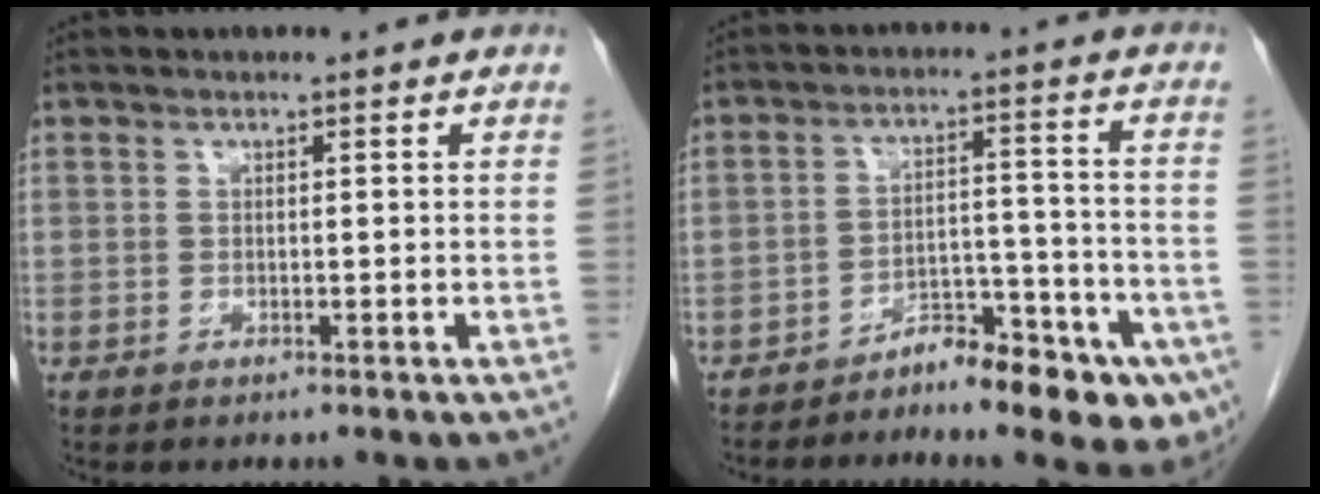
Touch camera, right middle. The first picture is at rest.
{"total": 10.9, "force": [-7.5, 3.5, 7.0], "torque": [-0.076, 0.033, -0.111]}